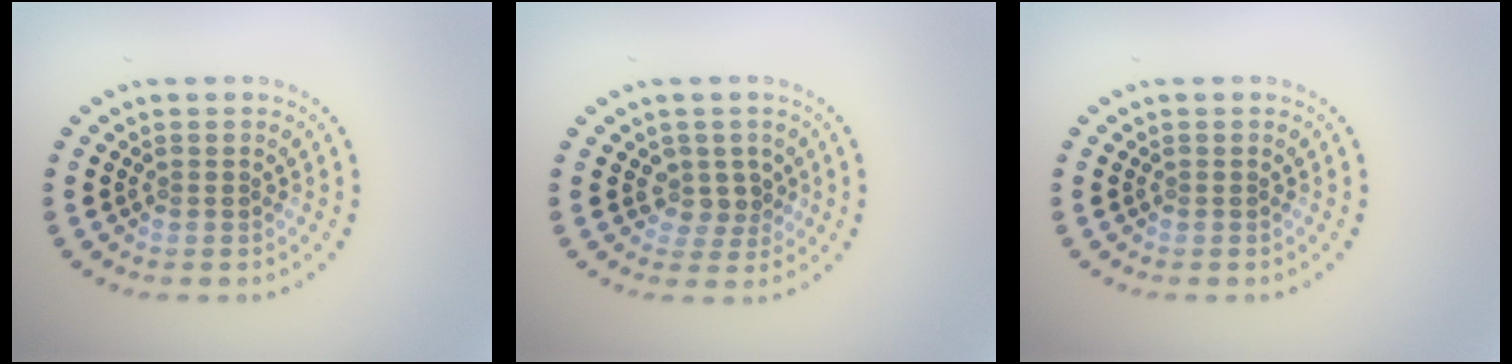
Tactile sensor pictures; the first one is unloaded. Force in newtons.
{"total": 2.2, "press": 1.7, "slide": 1.4}
{"total": 0.0}